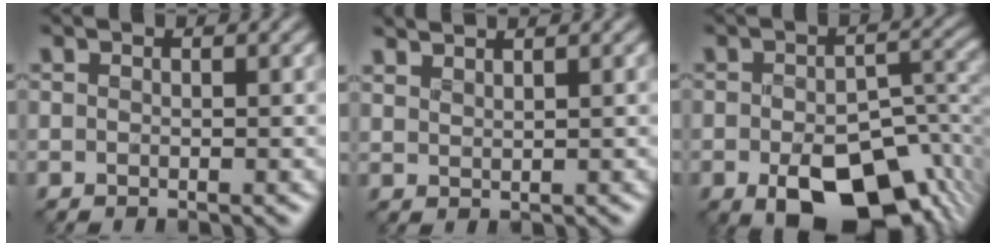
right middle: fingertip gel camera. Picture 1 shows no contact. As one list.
[{"total": 2.0, "force": [1.9, -0.2, -0.1], "torque": [0.000, 0.002, 0.037]}, {"total": 10.7, "force": [-5.2, 5.7, 7.4], "torque": [-0.122, -0.020, -0.065]}]